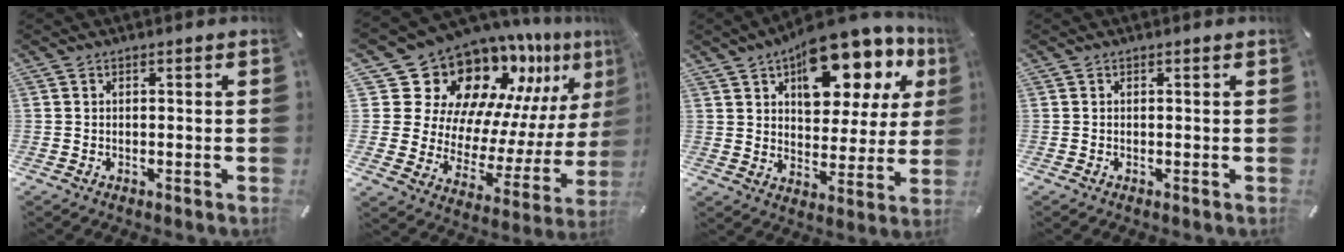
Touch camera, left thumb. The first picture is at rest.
{"total": 18.3, "force": [15.0, 9.2, 5.2], "torque": [-0.083, -0.155, 0.271]}
{"total": 17.7, "force": [11.2, 9.3, 10.1], "torque": [-0.130, -0.072, 0.190]}
{"total": 0.0}